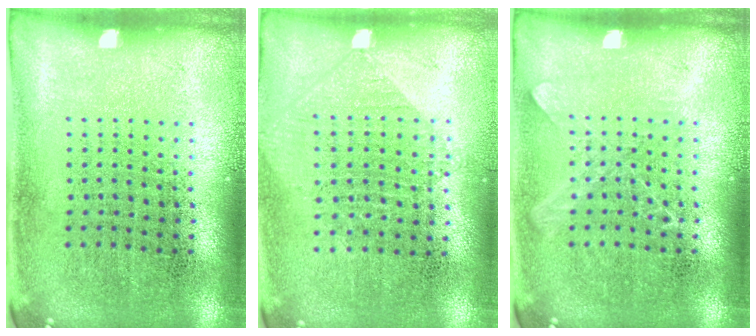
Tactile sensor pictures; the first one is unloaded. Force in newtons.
{"total": 0.9, "press": 0.9, "slide": 0.3}
{"total": 1.0, "press": 1.0, "slide": 0.3}